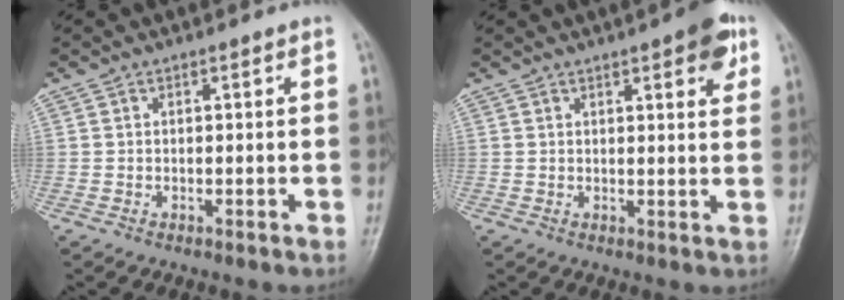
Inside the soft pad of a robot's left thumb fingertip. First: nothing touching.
{"total": 6.2, "force": [3.3, 1.9, 4.9], "torque": [-0.049, -0.010, 0.036]}